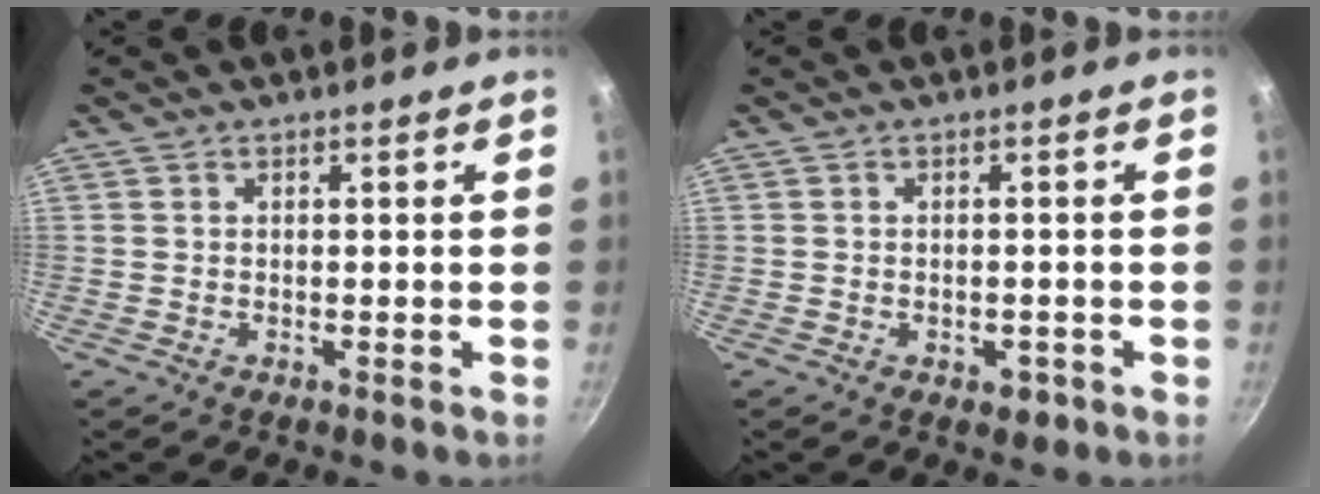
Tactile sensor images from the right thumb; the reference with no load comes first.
{"total": 2.6, "force": [-1.2, 1.6, 1.7], "torque": [-0.016, 0.007, -0.010]}